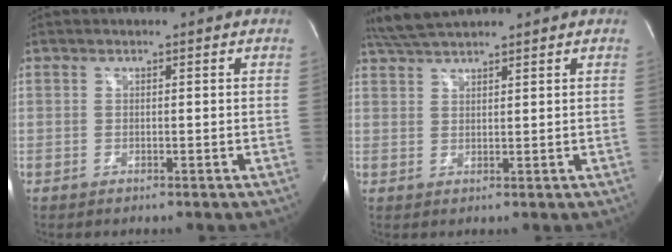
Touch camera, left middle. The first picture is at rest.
{"total": 5.3, "force": [4.9, 0.2, 2.2], "torque": [-0.050, 0.025, 0.096]}